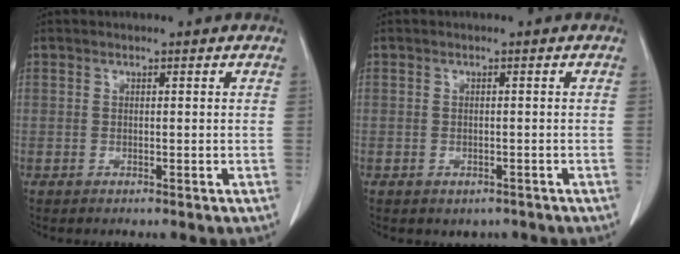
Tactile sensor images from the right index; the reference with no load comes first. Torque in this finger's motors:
{"motor_torque": [0.06, -0.06, 0.04, 0.01]}